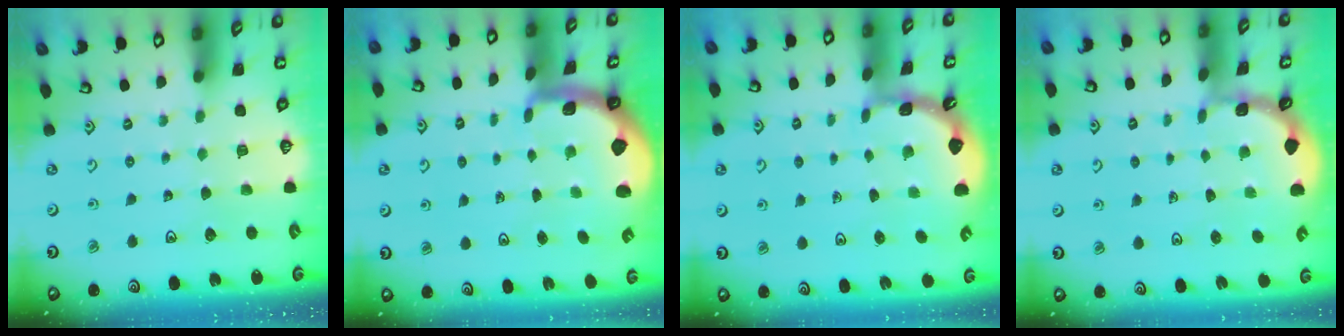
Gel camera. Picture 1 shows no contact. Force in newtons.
{"total": 1.9, "press": 1.9, "slide": 0.4}
{"total": 1.8, "press": 1.8, "slide": 0.2}
{"total": 1.0, "press": 1.0, "slide": 0.1}